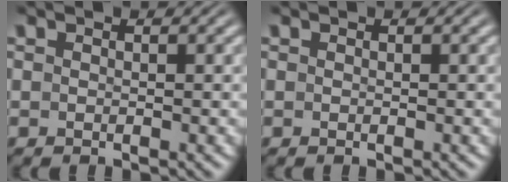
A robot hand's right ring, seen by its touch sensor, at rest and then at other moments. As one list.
[{"total": 0.0}]